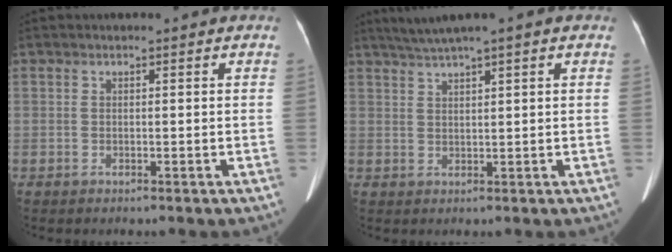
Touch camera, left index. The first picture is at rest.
{"total": 5.1, "force": [3.7, -0.2, 3.6], "torque": [-0.073, 0.027, 0.067]}